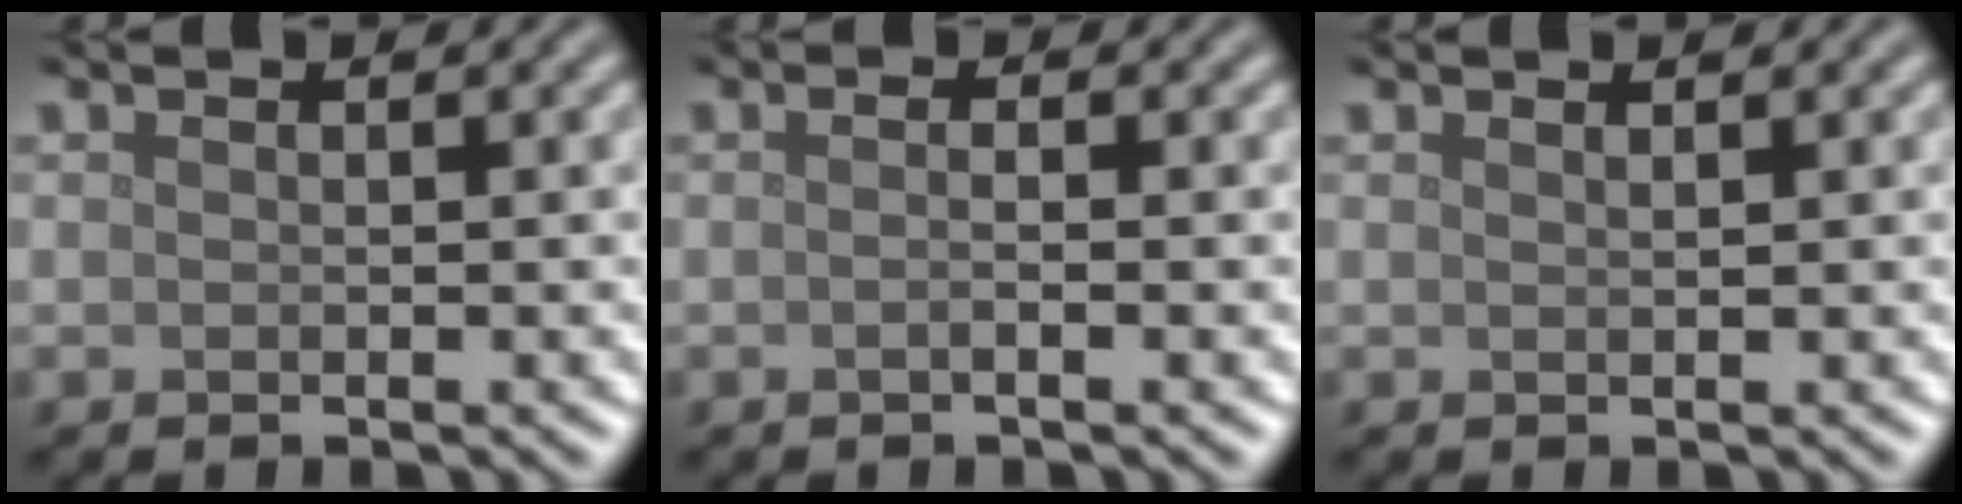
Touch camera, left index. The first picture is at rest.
{"total": 1.5, "force": [0.0, 0.6, 1.4], "torque": [-0.005, -0.009, -0.015]}
{"total": 0.7, "force": [0.5, 0.2, 0.3], "torque": [0.000, 0.001, 0.009]}